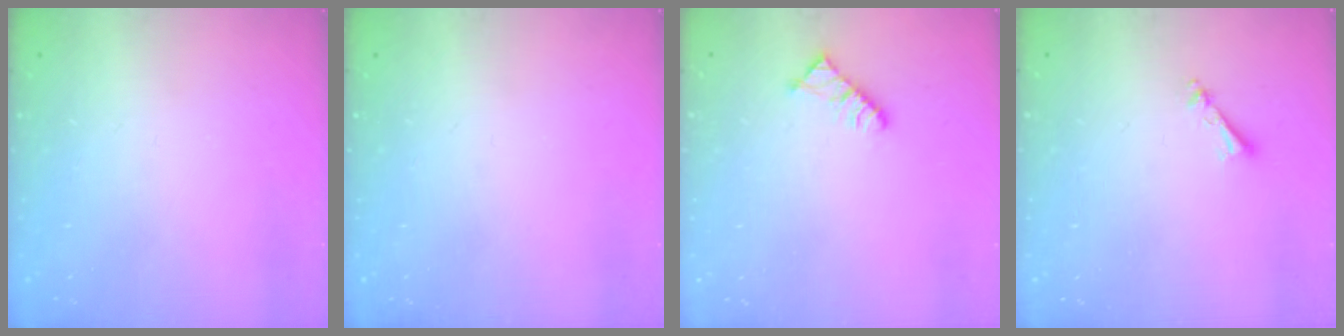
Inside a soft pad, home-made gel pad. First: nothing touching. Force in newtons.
{"total": 0.0}
{"total": 5.2, "press": 5.2, "slide": 0.6}
{"total": 3.2, "press": 3.2, "slide": 0.3}